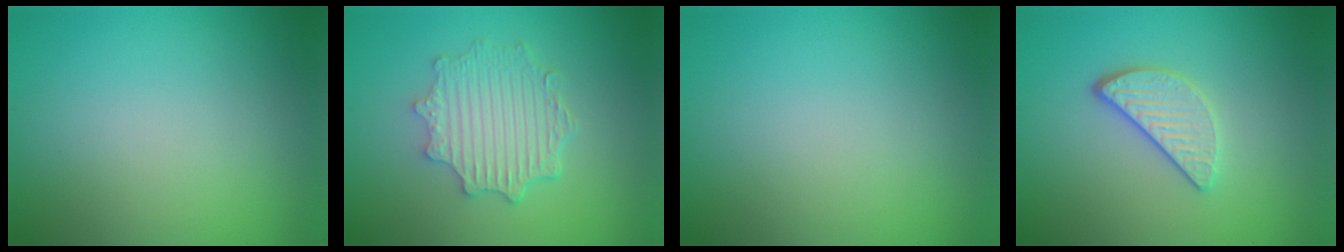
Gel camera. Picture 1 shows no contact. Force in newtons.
{"total": 4.5, "press": 3.7, "slide": 2.7}
{"total": 0.0}
{"total": 3.3, "press": 2.6, "slide": 2.0}